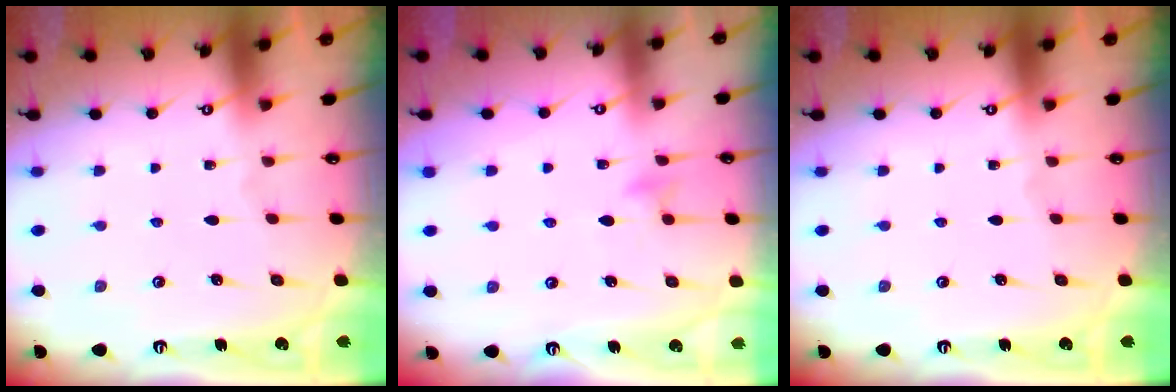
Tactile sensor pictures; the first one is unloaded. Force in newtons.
{"total": 5.6, "press": 5.6, "slide": 0.5}
{"total": 0.0}